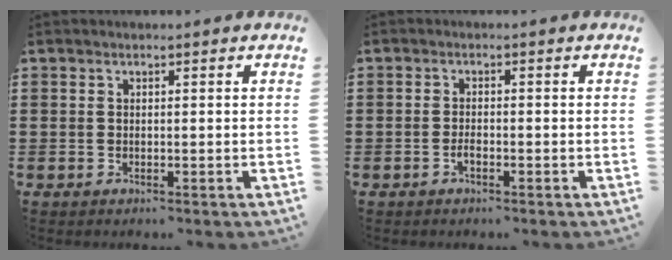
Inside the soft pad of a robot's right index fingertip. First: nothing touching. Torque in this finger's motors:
{"motor_torque": [1.24, 0.90, 0.01, 0.03]}